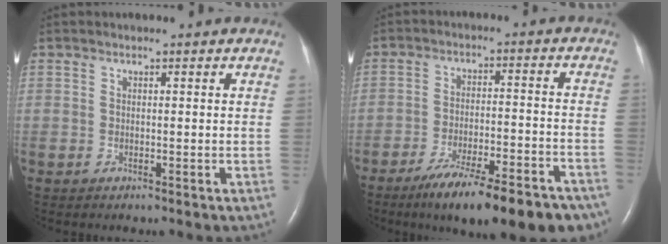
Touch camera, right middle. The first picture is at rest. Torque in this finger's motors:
{"motor_torque": [1.10, -1.04, 0.31, 0.11]}